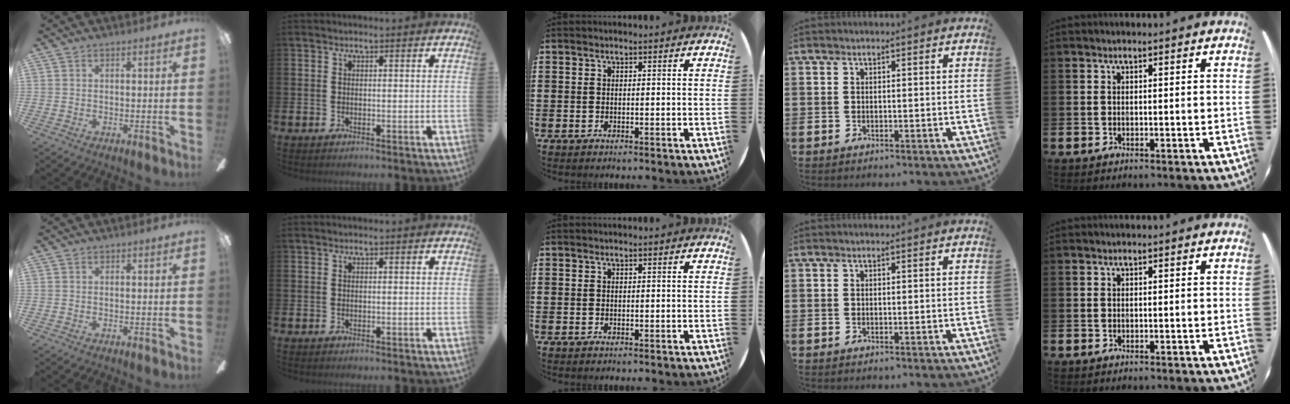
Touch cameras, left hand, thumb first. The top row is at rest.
{}